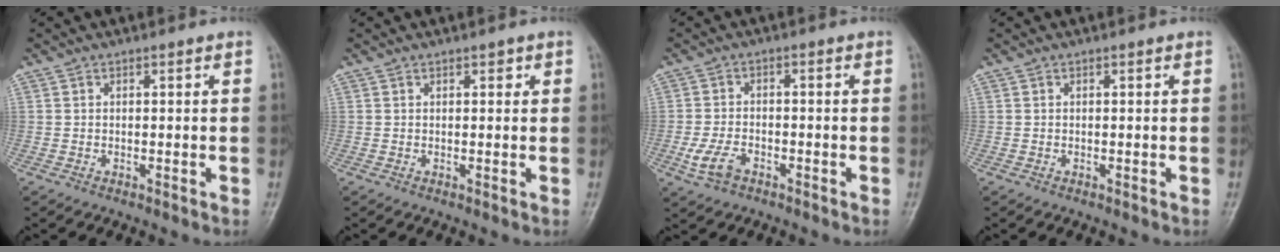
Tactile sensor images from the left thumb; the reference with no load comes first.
{"total": 1.1, "force": [0.6, 0.6, 0.7], "torque": [0.001, 0.000, 0.005]}
{"total": 4.9, "force": [-2.5, 2.9, 3.1], "torque": [-0.067, 0.010, -0.047]}
{"total": 0.0}